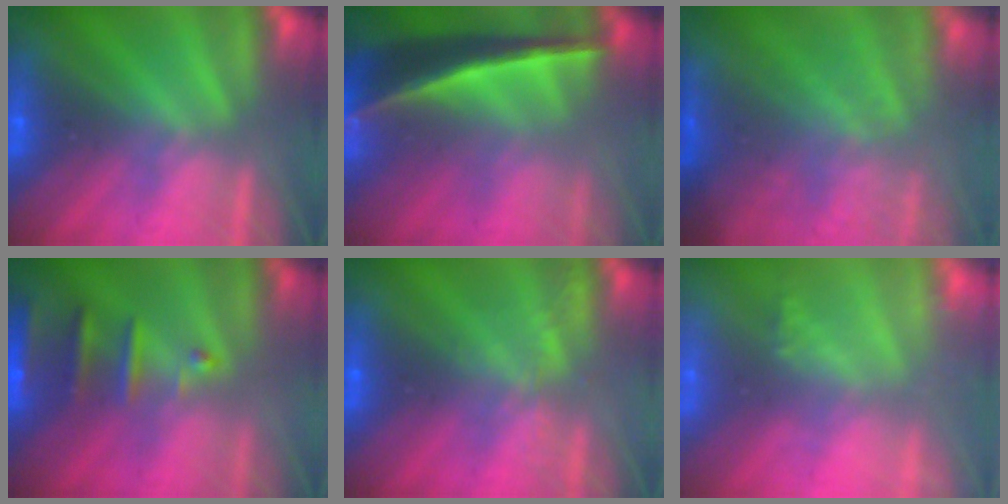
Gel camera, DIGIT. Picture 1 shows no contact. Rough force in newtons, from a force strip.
{"total": 7.9}
{"total": 7.2}
{"total": 2.7}
{"total": 2.2}
{"total": 1.7}